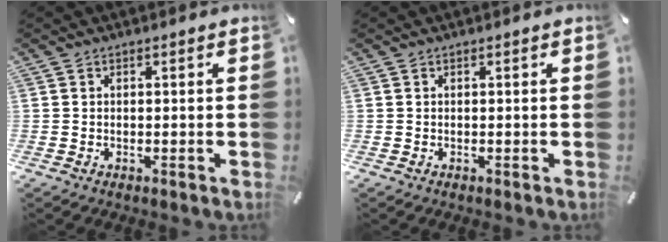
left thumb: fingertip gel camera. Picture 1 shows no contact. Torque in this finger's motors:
{"motor_torque": [0.00, 0.00, 0.00, 0.00, 0.01]}